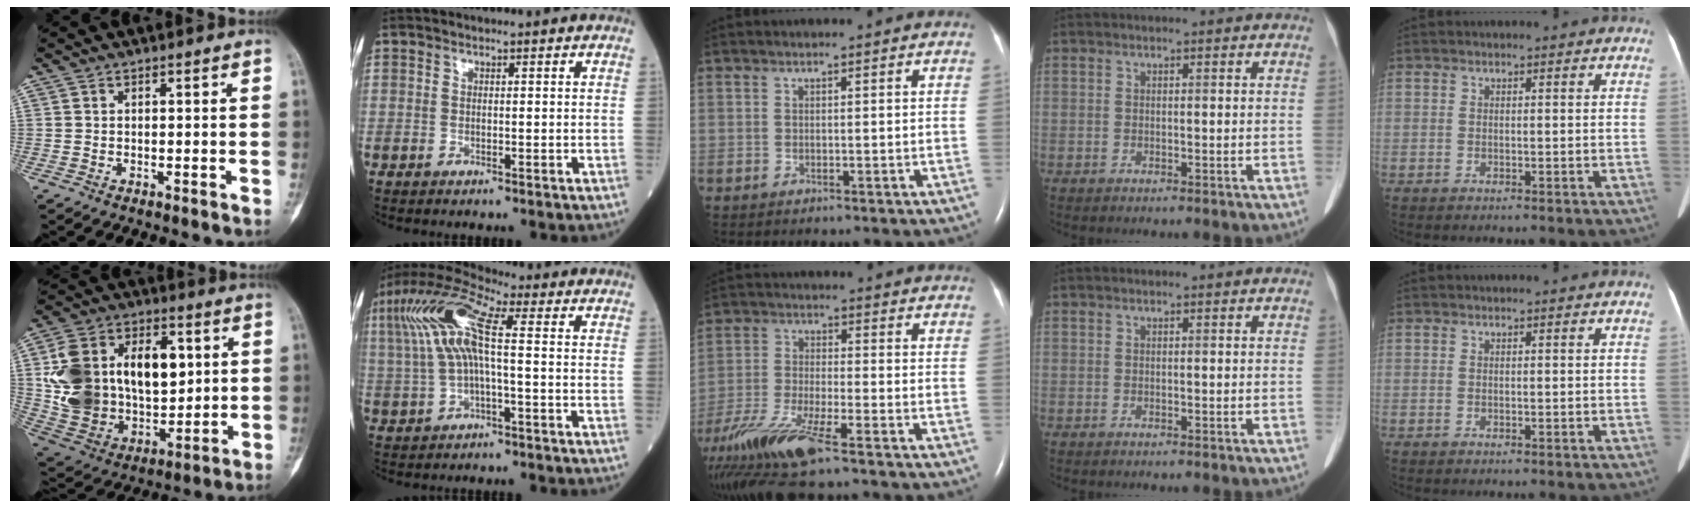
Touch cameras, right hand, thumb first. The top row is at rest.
{"thumb": {"total": 23.6, "force": [4.2, 15.8, 17.0], "torque": [-0.278, 0.000, 0.092]}, "index": {"total": 10.7, "force": [1.6, 2.1, 10.4], "torque": [-0.231, 0.035, 0.028]}, "middle": {"total": 14.1, "force": [-9.8, 1.4, 10.1], "torque": [-0.213, -0.039, -0.181]}}